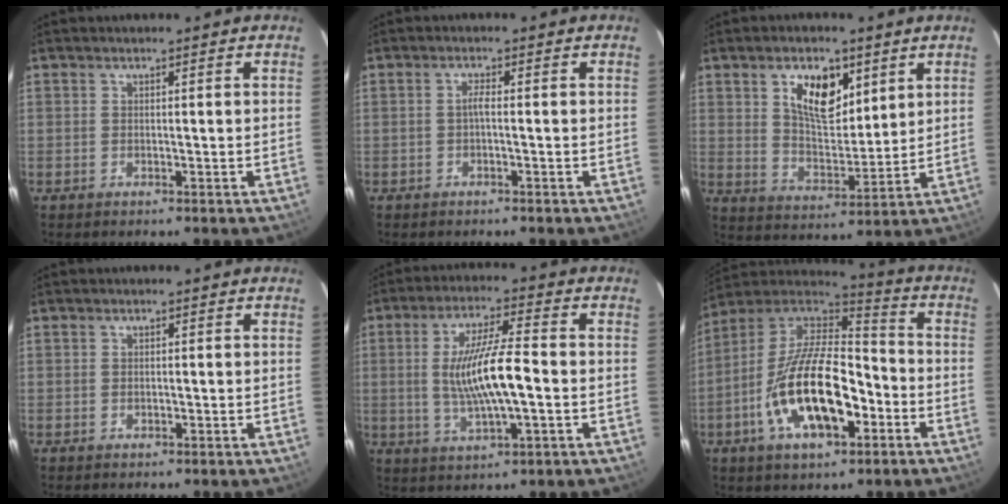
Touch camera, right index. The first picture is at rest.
{"total": 1.2, "force": [-0.4, 0.1, 1.1], "torque": [-0.022, 0.005, -0.008]}
{"total": 10.5, "force": [4.9, 5.4, 7.5], "torque": [-0.128, 0.005, 0.092]}
{"total": 0.7, "force": [-0.1, 0.6, 0.2], "torque": [-0.001, -0.001, -0.002]}
{"total": 11.9, "force": [-1.1, 2.2, 11.7], "torque": [-0.220, -0.003, -0.015]}
{"total": 20.9, "force": [-7.2, 9.5, 17.1], "torque": [-0.332, -0.006, -0.127]}